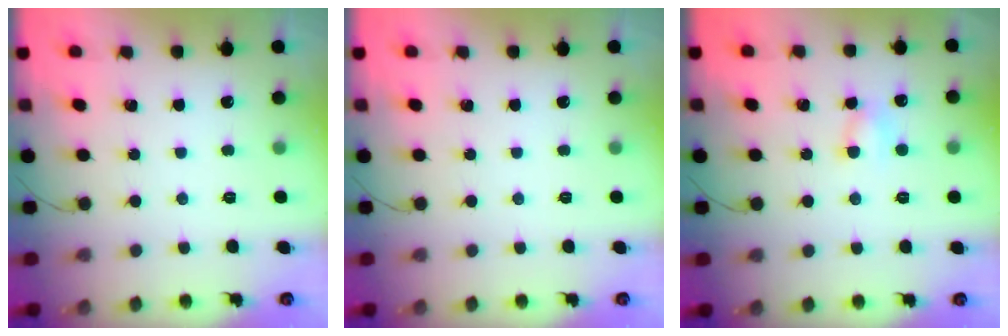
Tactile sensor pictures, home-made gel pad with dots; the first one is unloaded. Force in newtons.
{"total": 0.0}
{"total": 3.8, "press": 3.7, "slide": 0.7}